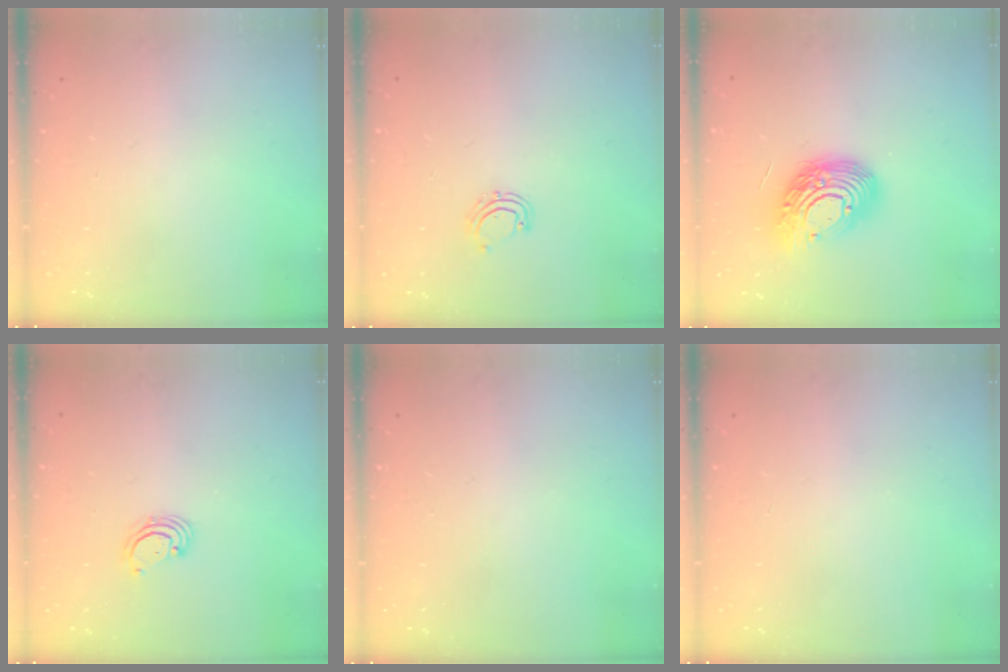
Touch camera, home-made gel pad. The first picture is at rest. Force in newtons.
{"total": 5.6, "press": 5.4, "slide": 1.5}
{"total": 16.1, "press": 16.0, "slide": 1.3}
{"total": 2.8, "press": 2.8, "slide": 0.3}
{"total": 0.0}
{"total": 0.0}